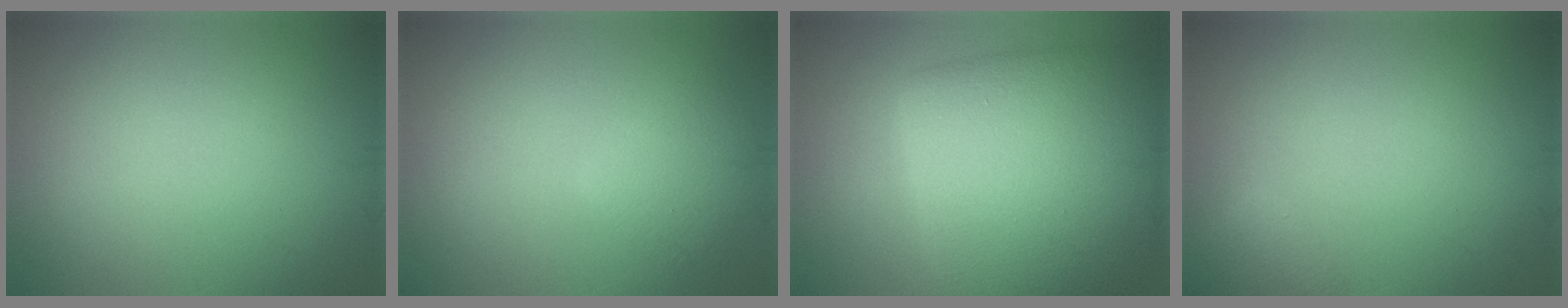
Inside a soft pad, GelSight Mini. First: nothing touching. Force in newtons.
{"total": 2.5, "press": 2.5, "slide": 0.2}
{"total": 11.3, "press": 11.3, "slide": 0.8}
{"total": 1.9, "press": 1.9, "slide": 0.1}